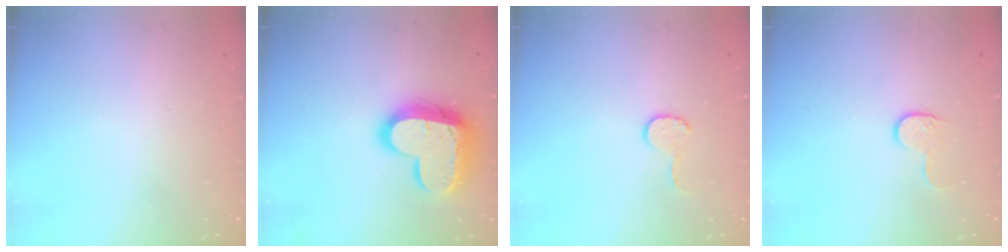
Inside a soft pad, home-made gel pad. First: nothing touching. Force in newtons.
{"total": 16.4, "press": 16.3, "slide": 1.5}
{"total": 6.4, "press": 6.4, "slide": 0.6}
{"total": 5.6, "press": 5.6, "slide": 0.5}